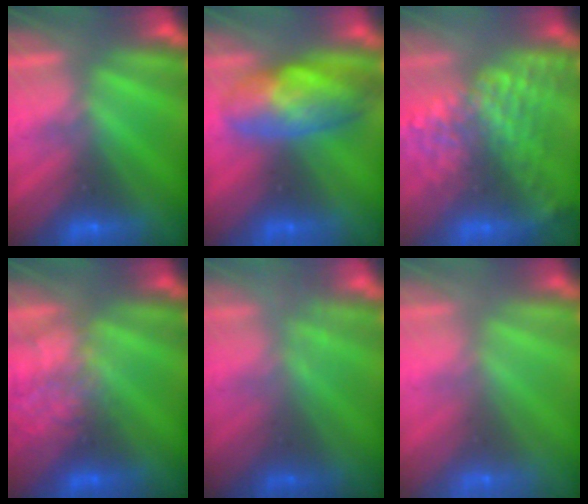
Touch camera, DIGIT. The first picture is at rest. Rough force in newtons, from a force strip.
{"total": 7.8}
{"total": 7.7}
{"total": 2.2}
{"total": 2.4}
{"total": 8.9}